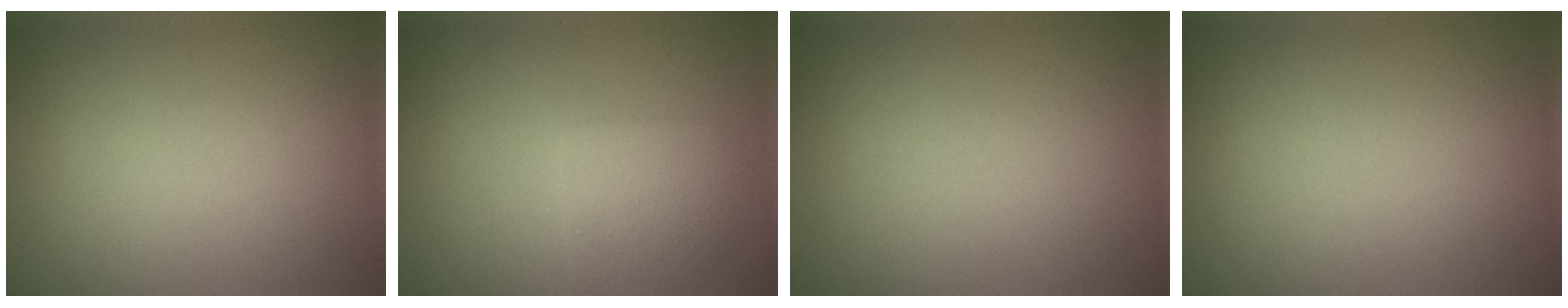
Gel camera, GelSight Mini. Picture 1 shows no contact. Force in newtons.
{"total": 2.5, "press": 2.5, "slide": 0.1}
{"total": 0.0}
{"total": 0.0}